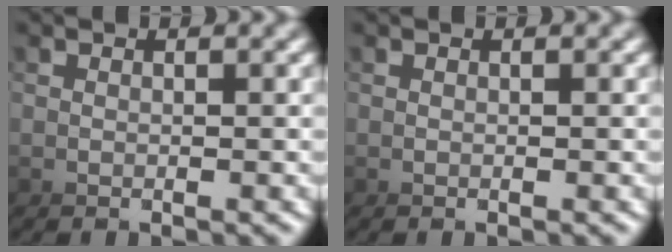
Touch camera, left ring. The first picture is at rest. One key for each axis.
{"total": 0.0}